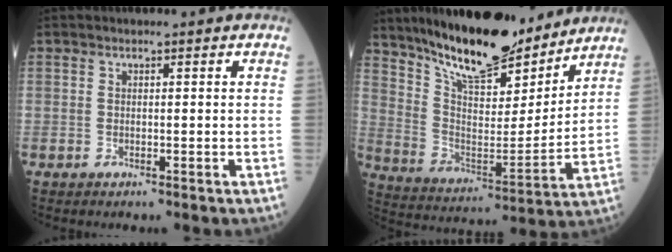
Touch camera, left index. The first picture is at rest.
{"total": 18.9, "force": [15.9, 4.8, 9.1], "torque": [-0.159, -0.014, 0.275]}